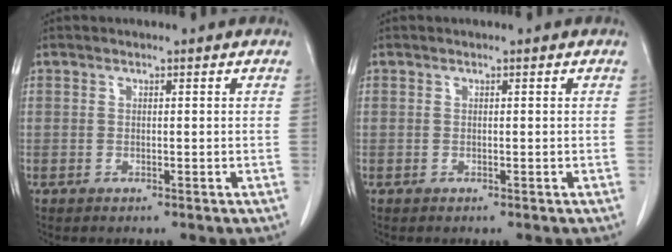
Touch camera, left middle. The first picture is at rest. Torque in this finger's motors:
{"motor_torque": [-0.05, 0.05, -0.05, -0.01]}